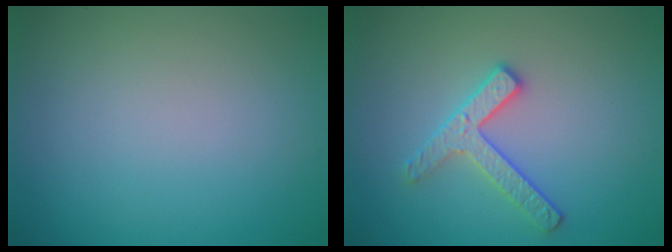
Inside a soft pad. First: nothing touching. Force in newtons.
{"total": 2.6, "press": 2.5, "slide": 0.6}